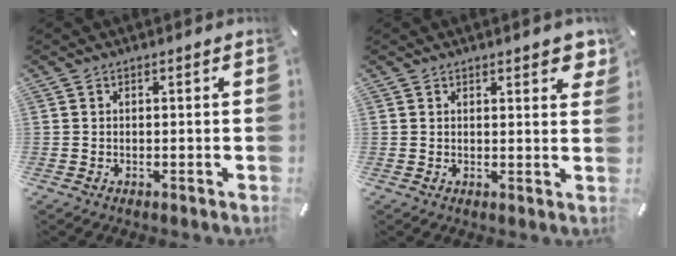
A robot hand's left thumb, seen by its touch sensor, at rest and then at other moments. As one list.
[{"total": 3.2, "force": [2.5, 1.0, 1.7], "torque": [-0.017, -0.015, 0.040]}]